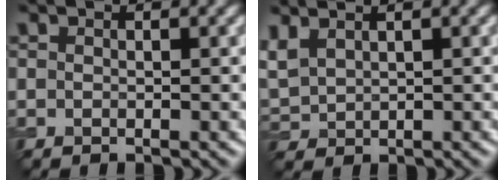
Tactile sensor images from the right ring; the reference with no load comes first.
{"total": 2.6, "force": [1.6, 1.4, 1.6], "torque": [-0.051, 0.008, 0.041]}